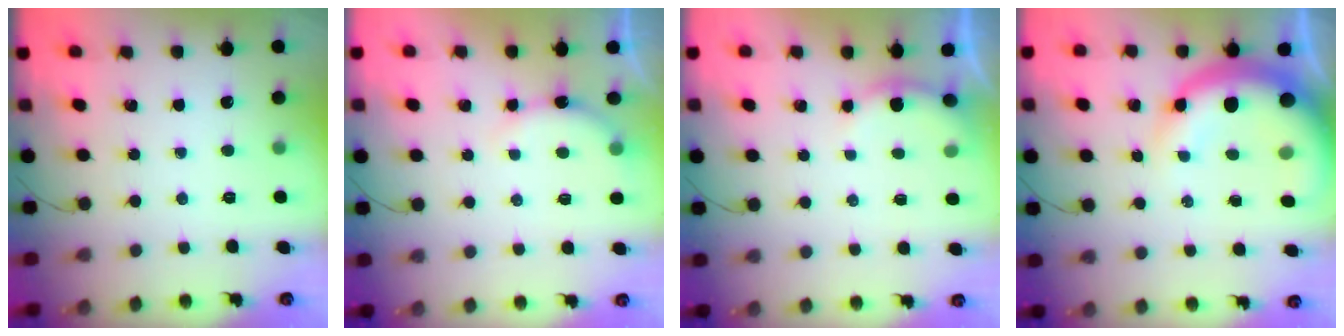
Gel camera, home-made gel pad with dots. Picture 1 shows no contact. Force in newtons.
{"total": 5.9, "press": 5.8, "slide": 1.0}
{"total": 5.0, "press": 4.9, "slide": 0.8}
{"total": 14.5, "press": 14.1, "slide": 3.6}